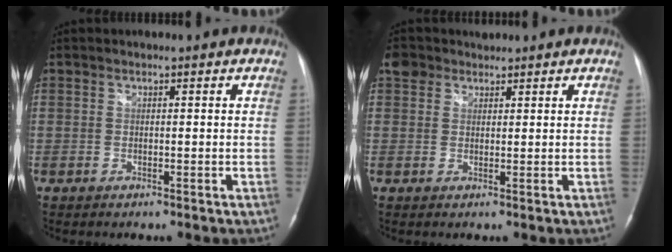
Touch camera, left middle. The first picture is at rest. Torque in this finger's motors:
{"motor_torque": [0.01, 0.01, -0.02, 0.00]}